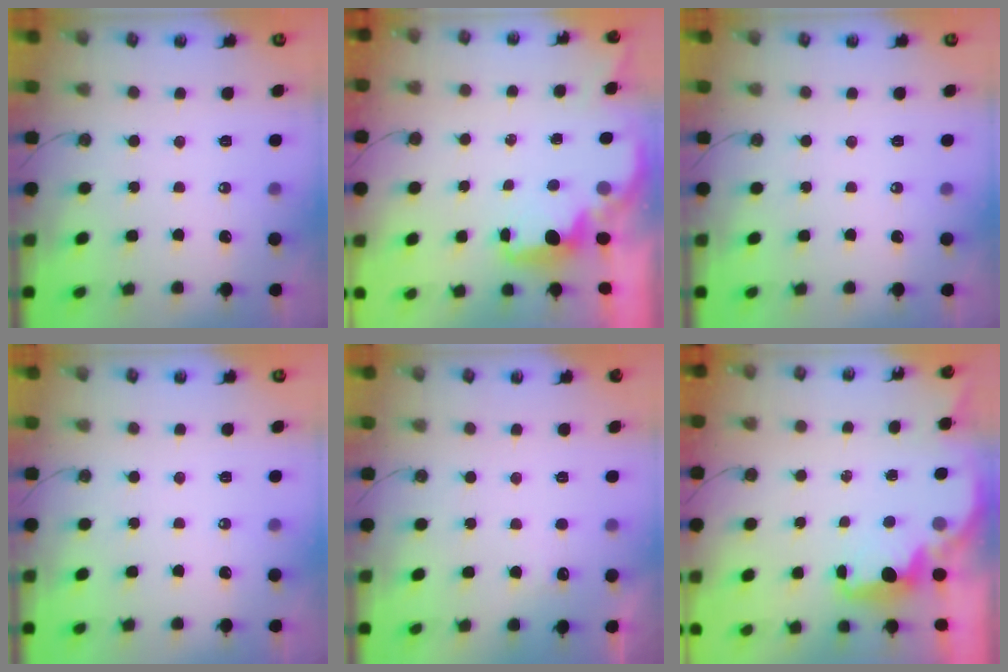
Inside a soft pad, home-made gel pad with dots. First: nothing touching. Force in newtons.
{"total": 2.0, "press": 1.9, "slide": 0.7}
{"total": 0.0}
{"total": 0.0}
{"total": 4.0, "press": 3.8, "slide": 1.2}
{"total": 2.1, "press": 2.0, "slide": 0.5}